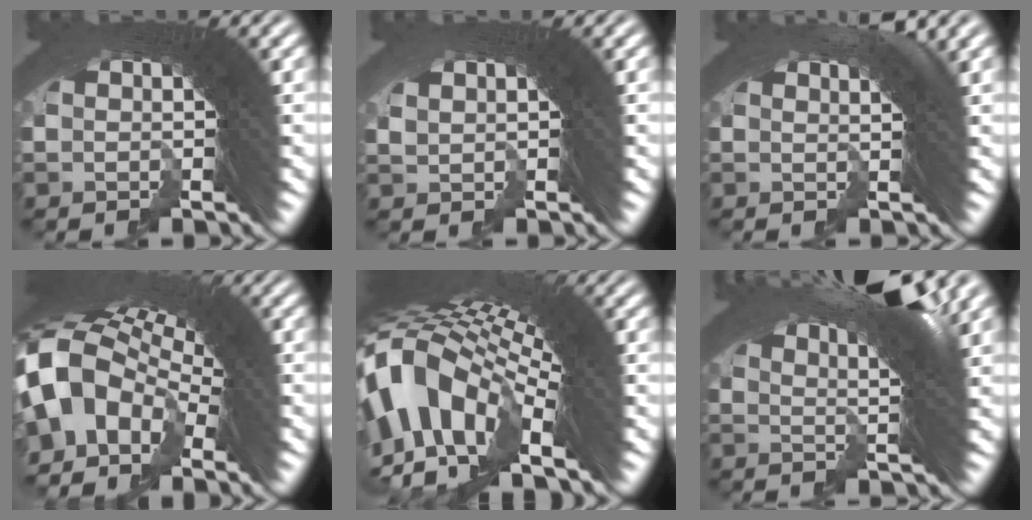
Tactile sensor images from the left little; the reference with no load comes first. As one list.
[{"total": 1.1, "force": [0.7, -0.8, -0.1], "torque": [0.024, 0.008, 0.020]}, {"total": 3.6, "force": [2.5, -0.8, 2.5], "torque": [-0.028, 0.009, 0.039]}, {"total": 10.6, "force": [1.0, 7.4, 7.4], "torque": [-0.147, 0.001, 0.005]}, {"total": 11.8, "force": [0.0, 7.1, 9.4], "torque": [-0.174, 0.000, -0.013]}, {"total": 10.7, "force": [5.8, 2.2, 8.7], "torque": [-0.104, 0.035, 0.077]}]